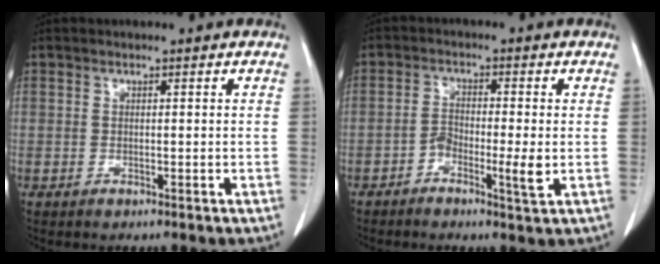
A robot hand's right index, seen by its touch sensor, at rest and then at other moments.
{"total": 4.5, "force": [-1.5, 0.9, 4.1], "torque": [-0.072, 0.000, -0.028]}